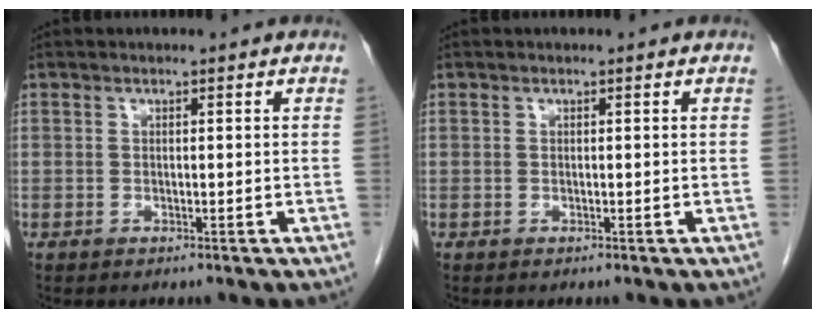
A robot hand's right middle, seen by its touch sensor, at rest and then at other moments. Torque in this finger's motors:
{"motor_torque": [0.02, -0.03, 0.00, 0.00]}